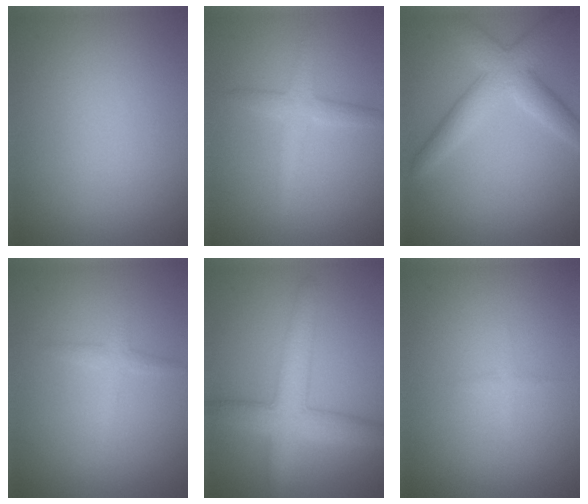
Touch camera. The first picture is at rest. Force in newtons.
{"total": 2.4, "press": 2.4, "slide": 0.0}
{"total": 4.6, "press": 4.6, "slide": 0.3}
{"total": 1.5, "press": 1.5, "slide": 0.1}
{"total": 5.2, "press": 5.2, "slide": 0.1}
{"total": 0.6, "press": 0.6, "slide": 0.0}